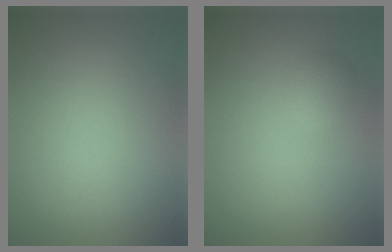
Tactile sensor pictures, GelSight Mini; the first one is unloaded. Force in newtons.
{"total": 1.2, "press": 1.2, "slide": 0.0}